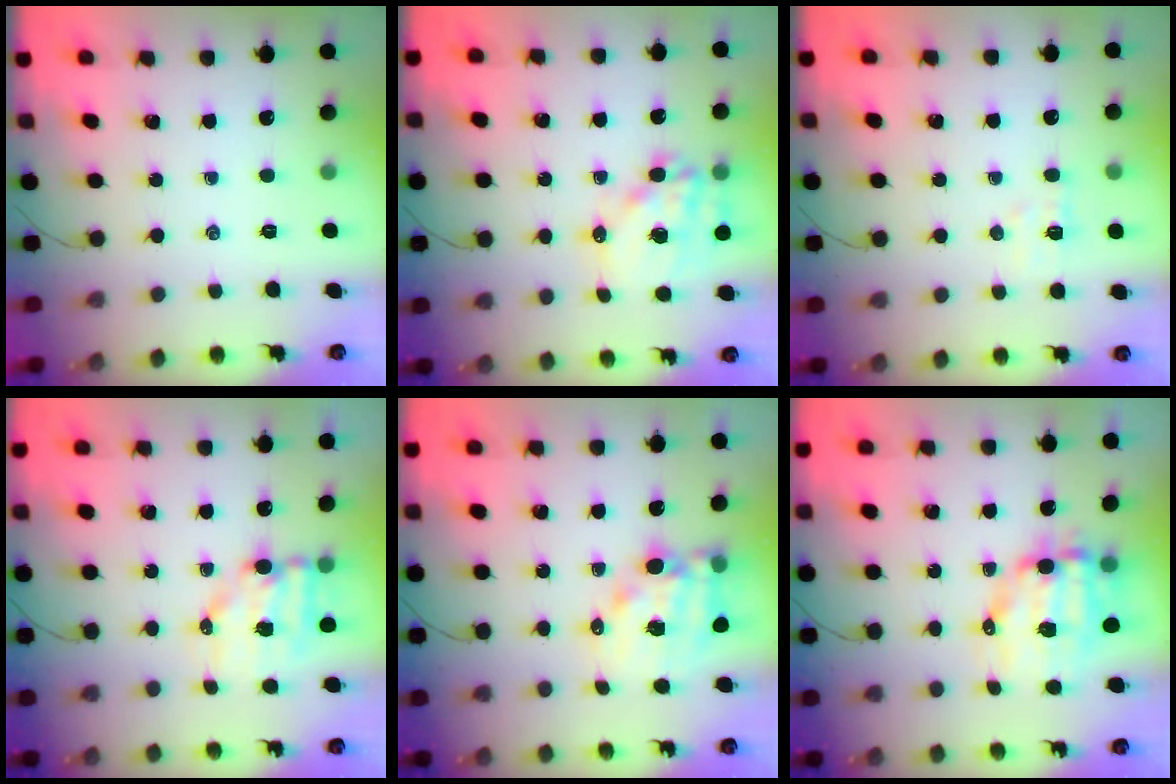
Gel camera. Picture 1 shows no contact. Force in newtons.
{"total": 14.9, "press": 14.5, "slide": 3.5}
{"total": 4.6, "press": 4.4, "slide": 1.1}
{"total": 9.0, "press": 8.9, "slide": 1.1}
{"total": 12.3, "press": 11.8, "slide": 3.4}
{"total": 11.1, "press": 10.8, "slide": 2.4}